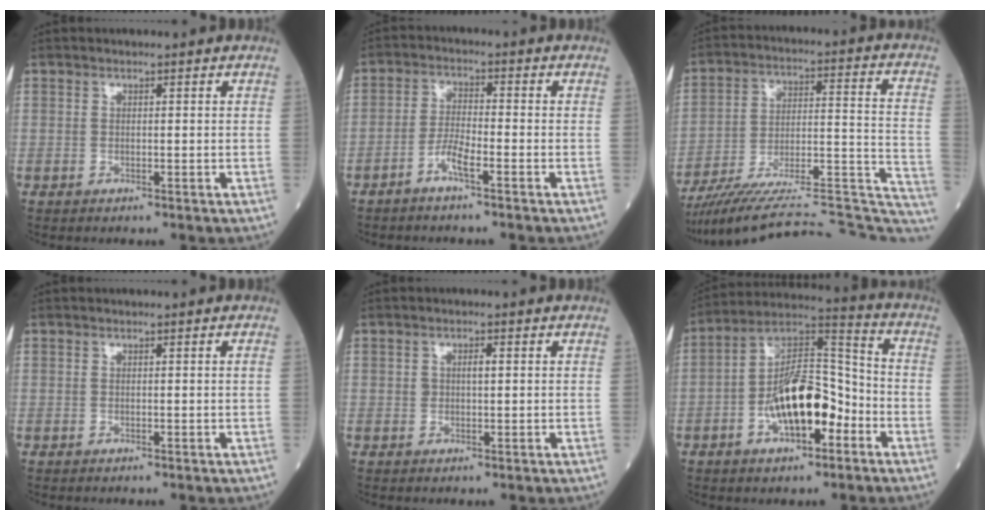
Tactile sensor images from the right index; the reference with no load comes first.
{"total": 3.7, "force": [-2.4, 0.3, 2.8], "torque": [-0.059, 0.005, -0.050]}
{"total": 29.6, "force": [-27.3, 2.1, 11.3], "torque": [-0.098, 0.010, -0.383]}
{"total": 0.0}
{"total": 1.9, "force": [0.5, 0.8, 1.6], "torque": [-0.029, 0.002, 0.010]}
{"total": 13.6, "force": [-4.5, 5.2, 11.7], "torque": [-0.215, 0.024, -0.078]}